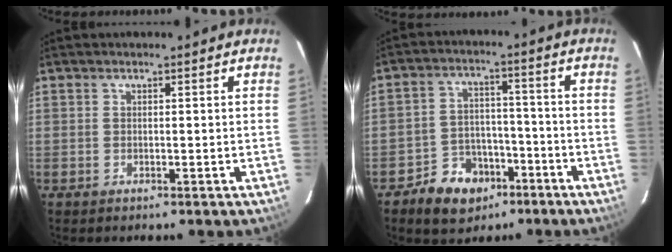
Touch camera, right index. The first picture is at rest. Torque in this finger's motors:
{"motor_torque": [0.10, 0.19, 0.06, -0.05]}